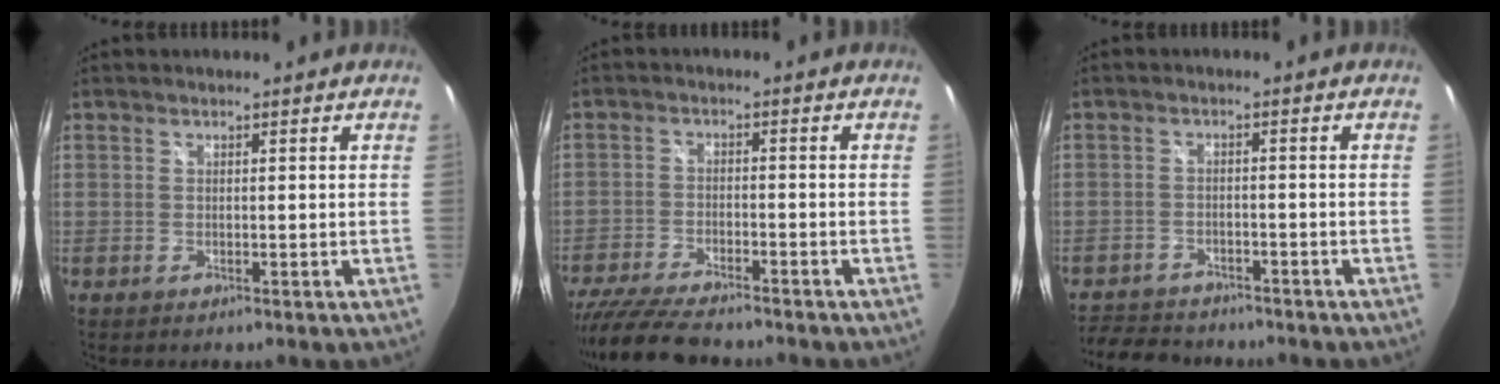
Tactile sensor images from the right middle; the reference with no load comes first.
{"total": 12.2, "force": [-10.6, 2.2, 5.5], "torque": [-0.134, -0.032, -0.186]}
{"total": 9.4, "force": [-8.3, 3.6, 2.5], "torque": [-0.079, -0.006, -0.134]}